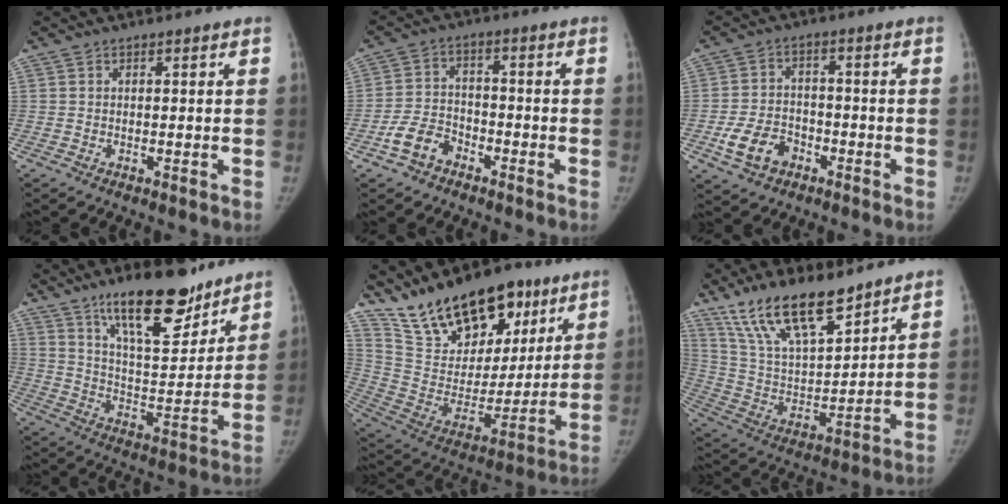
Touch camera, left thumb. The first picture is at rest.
{"total": 6.8, "force": [-4.0, 4.7, 3.0], "torque": [-0.052, 0.029, -0.074]}
{"total": 8.2, "force": [-3.7, 5.9, 4.3], "torque": [-0.069, 0.021, -0.063]}
{"total": 18.8, "force": [13.2, 6.6, 11.6], "torque": [-0.139, -0.086, 0.220]}
{"total": 23.4, "force": [16.2, 11.8, 12.2], "torque": [-0.165, -0.067, 0.281]}
{"total": 18.7, "force": [13.5, 6.4, 11.2], "torque": [-0.170, -0.065, 0.260]}